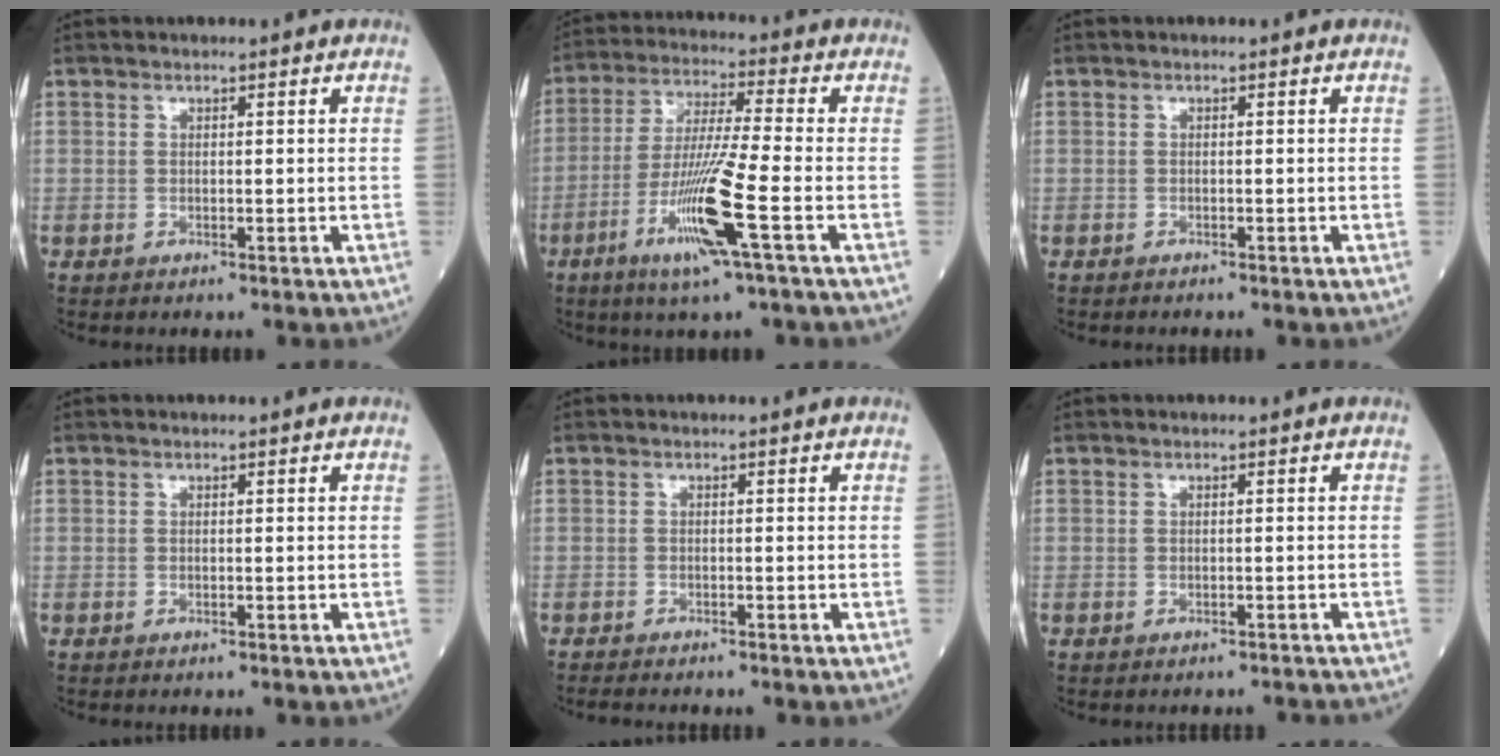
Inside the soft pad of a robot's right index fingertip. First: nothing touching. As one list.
[{"total": 13.2, "force": [-5.3, -0.4, 12.1], "torque": [-0.248, -0.024, -0.102]}, {"total": 1.2, "force": [-0.9, 0.6, 0.5], "torque": [-0.018, -0.003, -0.011]}, {"total": 0.0}, {"total": 3.6, "force": [-3.1, 1.1, 1.6], "torque": [-0.036, -0.010, -0.045]}, {"total": 2.4, "force": [-2.0, 0.8, 1.0], "torque": [-0.023, 0.003, -0.023]}]